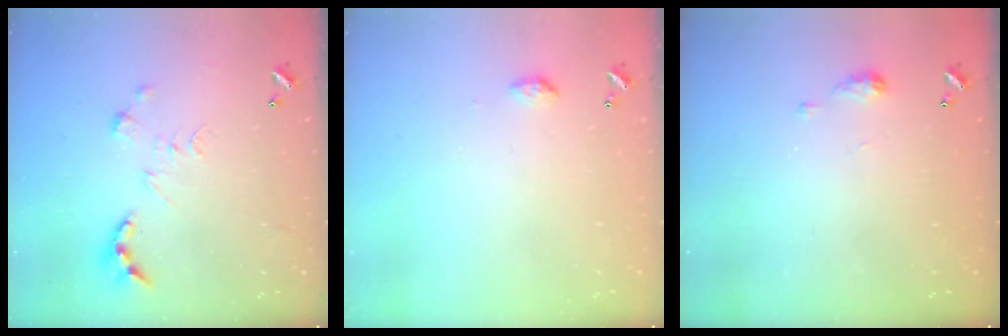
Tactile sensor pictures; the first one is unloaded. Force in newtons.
{"total": 4.1, "press": 4.1, "slide": 0.6}
{"total": 4.8, "press": 4.7, "slide": 0.6}